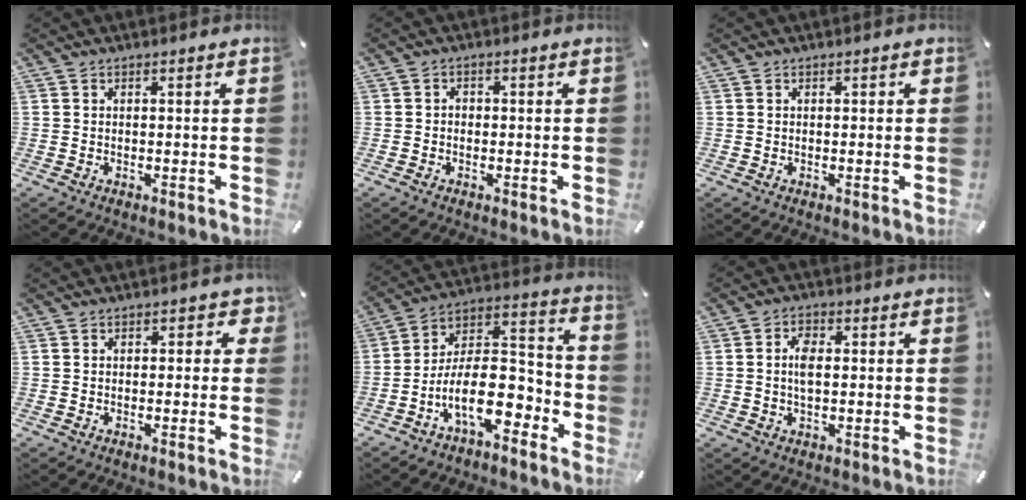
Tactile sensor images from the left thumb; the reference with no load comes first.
{"total": 1.2, "force": [-0.6, 0.9, 0.5], "torque": [-0.010, 0.004, -0.013]}
{"total": 0.0}
{"total": 2.1, "force": [-0.1, 1.5, 1.4], "torque": [-0.014, 0.000, -0.007]}
{"total": 16.2, "force": [-7.1, 7.8, 12.3], "torque": [-0.223, 0.011, -0.118]}
{"total": 4.7, "force": [0.2, 2.8, 3.8], "torque": [-0.076, 0.002, 0.000]}